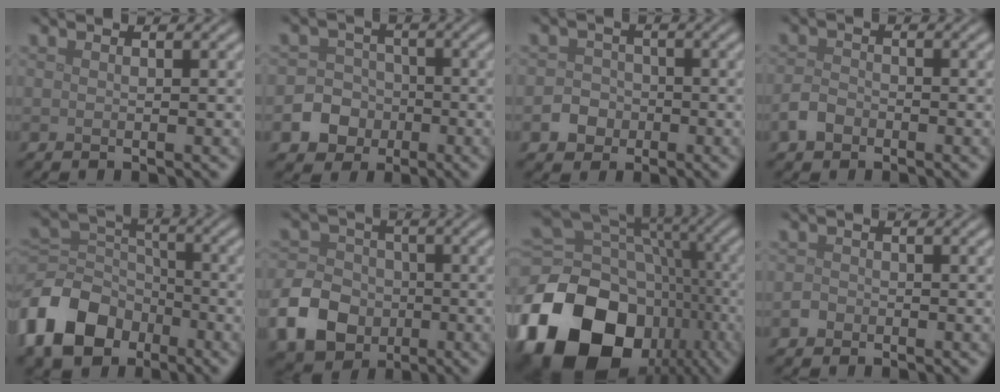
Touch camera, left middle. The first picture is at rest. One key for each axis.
{"total": 5.4, "fx": -2.1, "fy": 4.9, "fz": 1.2, "tx": -0.001, "ty": 0.000, "tz": -0.060}
{"total": 2.5, "fx": -0.9, "fy": 2.2, "fz": 0.7, "tx": 0.005, "ty": 0.003, "tz": -0.023}
{"total": 2.0, "fx": -1.3, "fy": 1.3, "fz": 0.8, "tx": -0.013, "ty": 0.003, "tz": -0.031}
{"total": 9.1, "fx": -4.8, "fy": 6.3, "fz": 4.5, "tx": -0.093, "ty": -0.002, "tz": -0.112}
{"total": 7.5, "fx": -2.9, "fy": 5.8, "fz": 3.7, "tx": -0.078, "ty": -0.007, "tz": -0.066}
{"total": 22.7, "fx": -9.5, "fy": 17.6, "fz": 10.7, "tx": -0.223, "ty": -0.051, "tz": -0.146}
{"total": 1.1, "fx": -0.6, "fy": 0.8, "fz": 0.3, "tx": -0.002, "ty": 0.001, "tz": -0.014}